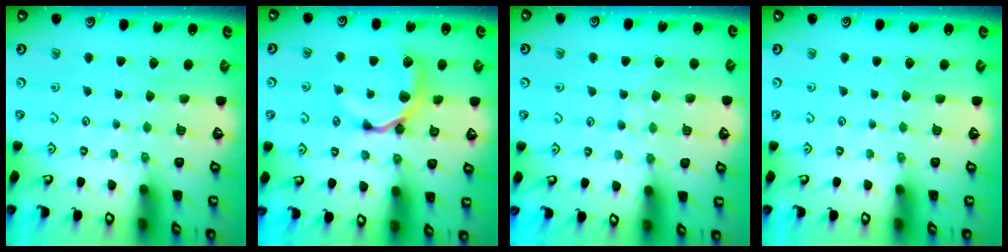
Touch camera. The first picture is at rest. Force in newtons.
{"total": 10.1, "press": 10.0, "slide": 1.2}
{"total": 7.7, "press": 7.6, "slide": 0.6}
{"total": 0.0}